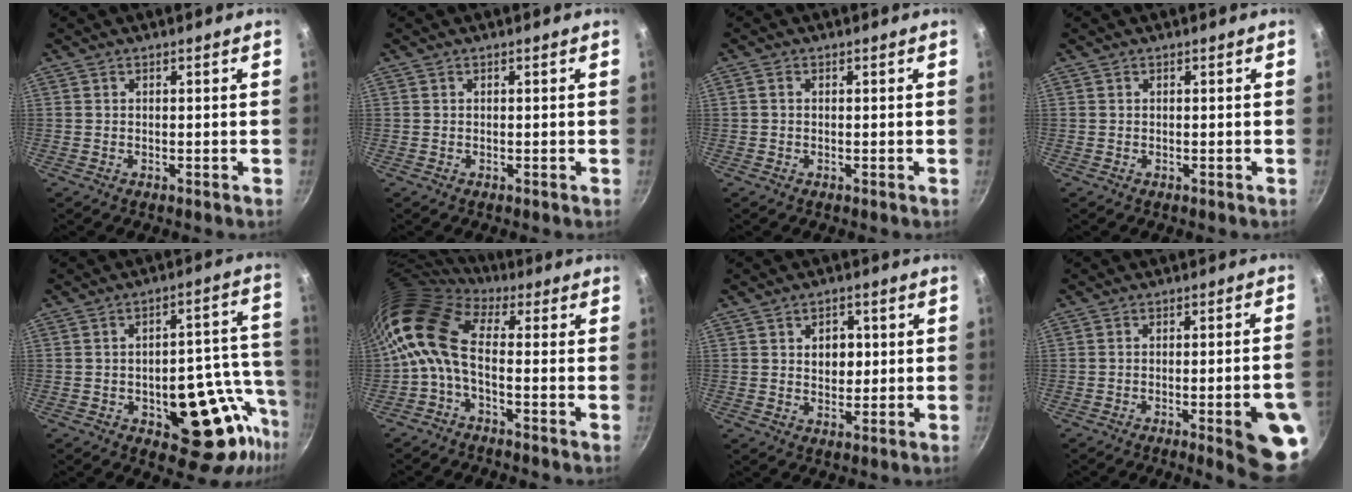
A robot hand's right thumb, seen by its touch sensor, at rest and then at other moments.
{"total": 0.0}
{"total": 0.7, "force": [0.0, 0.6, 0.5], "torque": [-0.009, 0.005, 0.000]}
{"total": 0.0}
{"total": 18.9, "force": [-5.7, 9.7, 15.1], "torque": [-0.130, 0.033, -0.074]}
{"total": 11.3, "force": [-1.4, 5.5, 9.7], "torque": [-0.192, 0.028, -0.043]}
{"total": 5.1, "force": [0.9, 3.8, 3.3], "torque": [-0.021, -0.002, 0.013]}
{"total": 11.5, "force": [-4.3, 2.3, 10.4], "torque": [-0.111, 0.024, -0.050]}